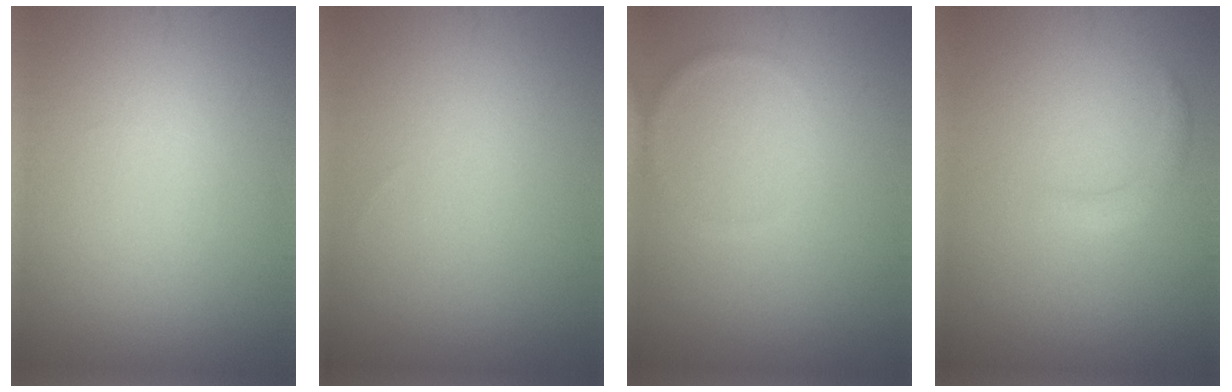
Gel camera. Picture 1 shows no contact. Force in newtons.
{"total": 0.0}
{"total": 0.7, "press": 0.7, "slide": 0.0}
{"total": 1.1, "press": 1.1, "slide": 0.1}